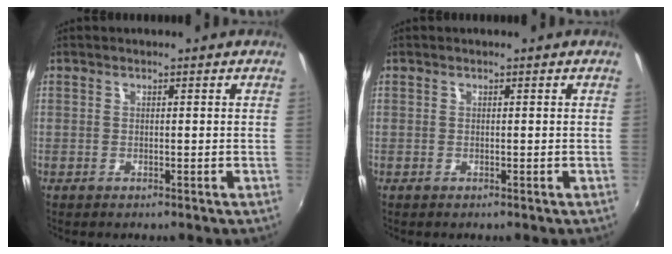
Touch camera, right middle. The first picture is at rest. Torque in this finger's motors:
{"motor_torque": [-0.03, -0.14, 0.00, 0.00]}